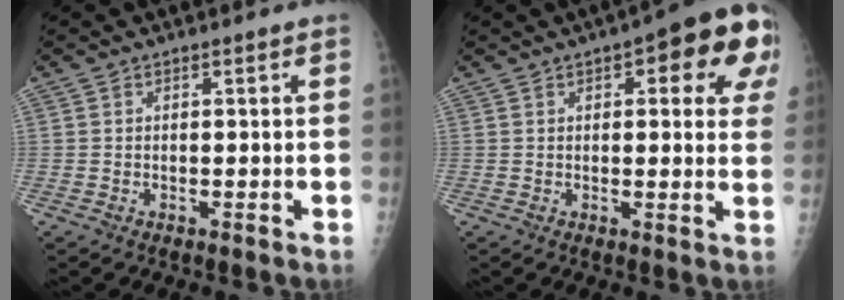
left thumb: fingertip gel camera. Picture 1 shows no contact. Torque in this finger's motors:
{"motor_torque": [0.24, 0.39, 0.25, -0.02, 0.13]}